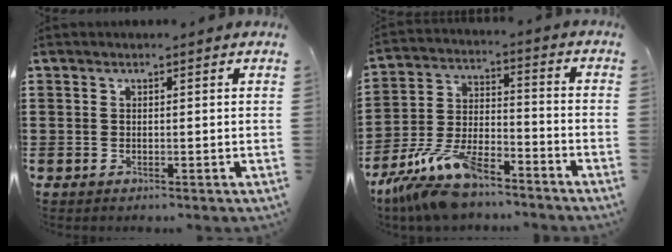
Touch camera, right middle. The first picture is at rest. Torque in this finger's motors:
{"motor_torque": [1.44, 0.01, 0.97, 0.21]}